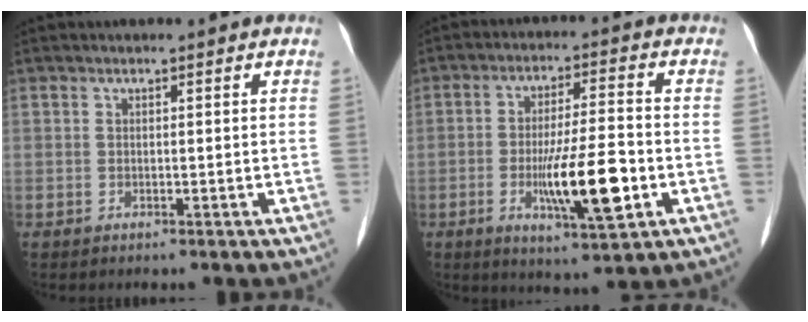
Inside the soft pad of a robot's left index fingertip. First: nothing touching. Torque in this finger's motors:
{"motor_torque": [1.82, 0.32, 0.84, 0.21]}